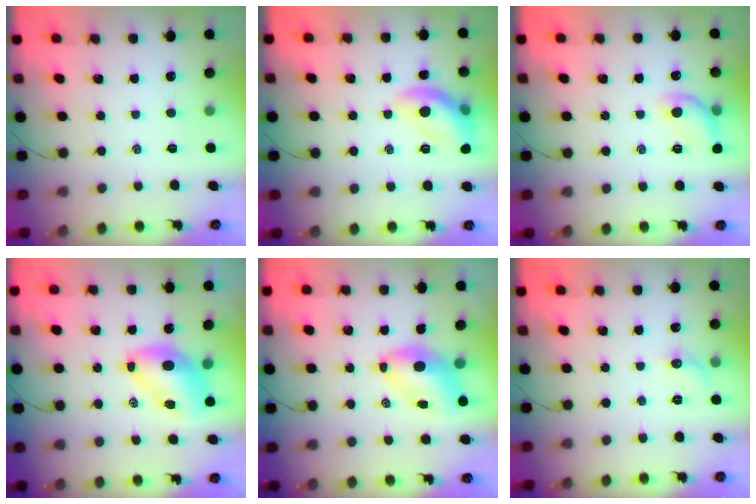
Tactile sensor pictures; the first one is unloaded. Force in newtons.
{"total": 11.1, "press": 11.1, "slide": 0.5}
{"total": 9.6, "press": 9.6, "slide": 0.4}
{"total": 8.7, "press": 8.4, "slide": 2.2}
{"total": 6.7, "press": 6.6, "slide": 1.3}
{"total": 5.3, "press": 5.1, "slide": 1.4}